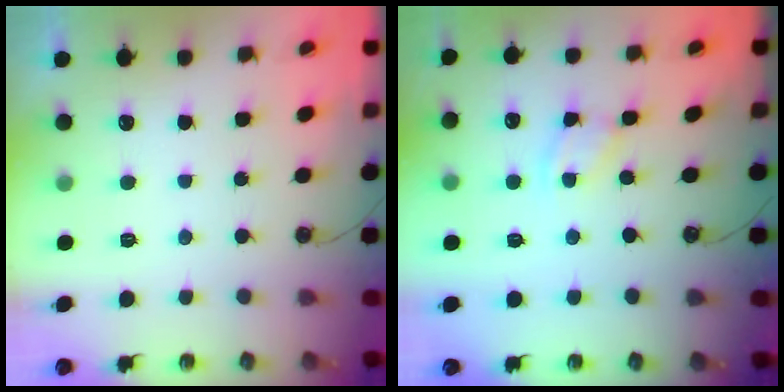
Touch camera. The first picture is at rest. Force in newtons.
{"total": 2.7, "press": 2.7, "slide": 0.4}